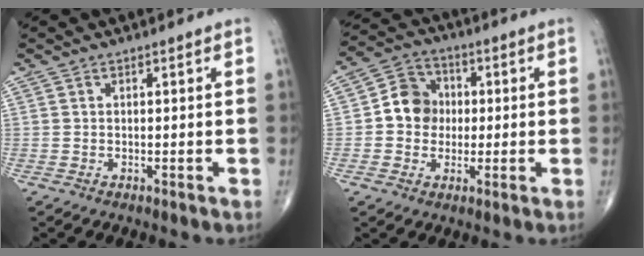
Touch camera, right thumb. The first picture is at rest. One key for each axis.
{"total": 8.4, "fx": 0.1, "fy": 7.4, "fz": 3.8, "tx": -0.033, "ty": 0.020, "tz": -0.011}